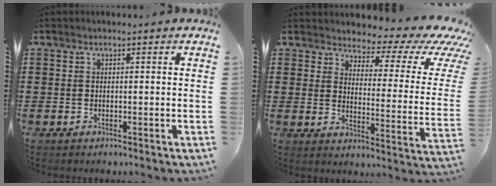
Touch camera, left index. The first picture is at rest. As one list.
[{"total": 5.0, "force": [4.1, 1.5, 2.4], "torque": [-0.053, -0.033, 0.065]}]